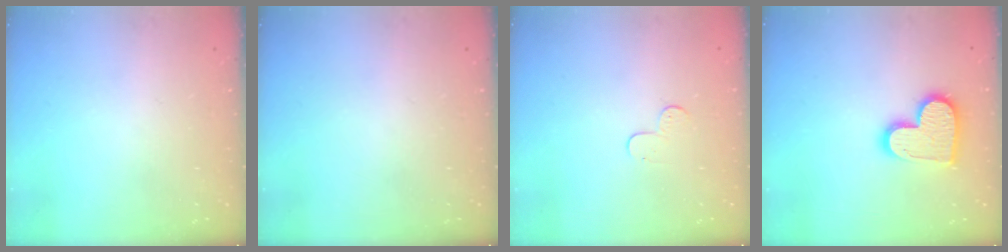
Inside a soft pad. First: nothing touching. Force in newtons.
{"total": 0.0}
{"total": 3.9, "press": 3.9, "slide": 0.4}
{"total": 14.3, "press": 14.3, "slide": 1.1}